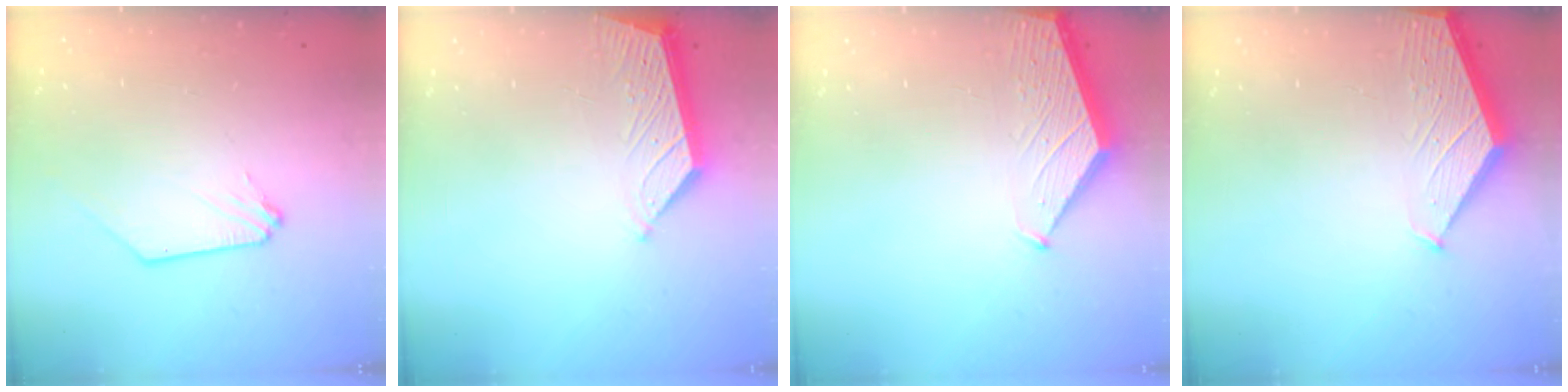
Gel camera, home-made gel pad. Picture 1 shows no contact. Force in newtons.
{"total": 5.7, "press": 5.7, "slide": 0.3}
{"total": 2.4, "press": 2.4, "slide": 0.3}
{"total": 1.9, "press": 1.9, "slide": 0.2}